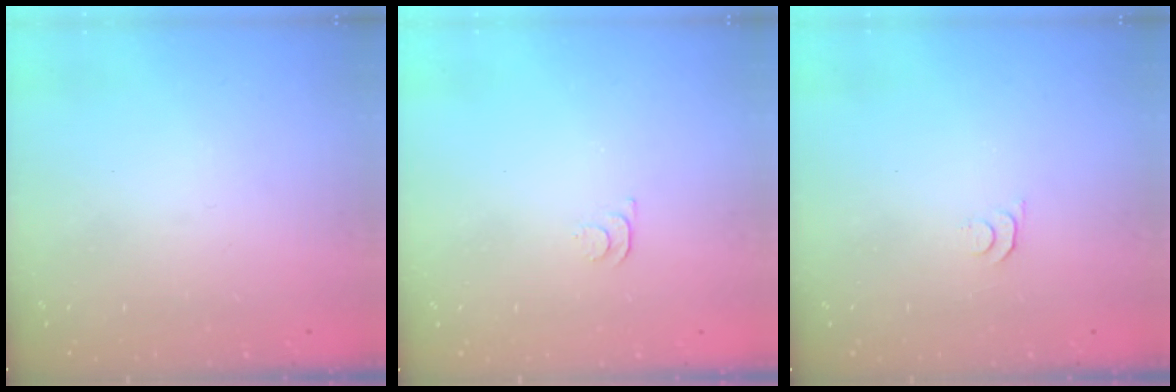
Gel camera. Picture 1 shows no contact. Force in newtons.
{"total": 3.6, "press": 3.5, "slide": 0.8}
{"total": 4.1, "press": 4.0, "slide": 0.6}